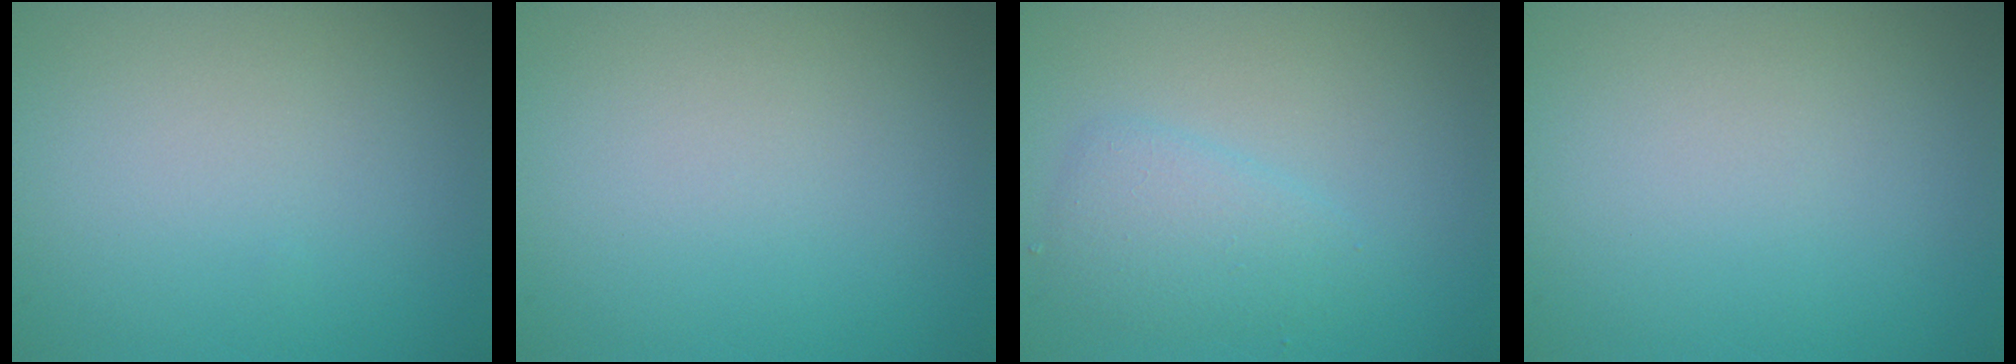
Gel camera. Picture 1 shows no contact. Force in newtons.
{"total": 0.0}
{"total": 2.6, "press": 2.6, "slide": 0.0}
{"total": 0.0}